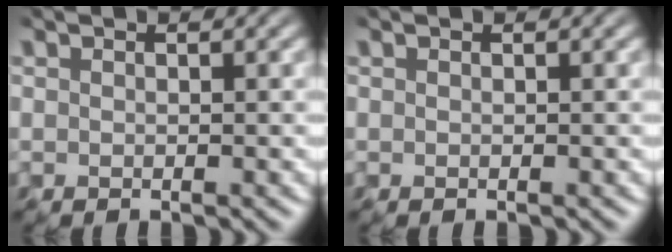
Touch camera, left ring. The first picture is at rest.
{"total": 0.0}